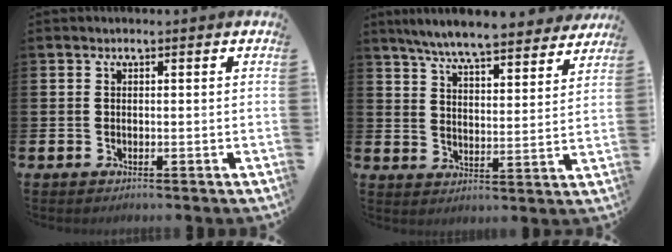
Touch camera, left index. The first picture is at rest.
{"total": 7.5, "force": [7.1, 0.5, 2.2], "torque": [-0.064, -0.047, 0.123]}